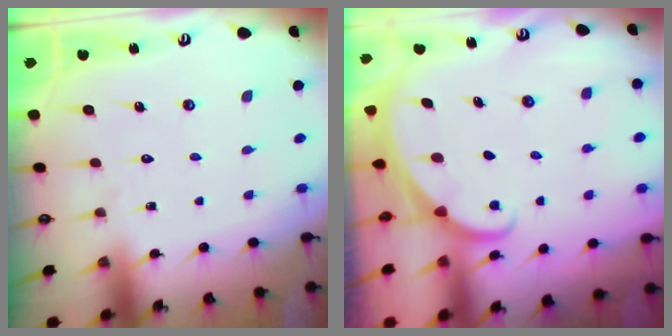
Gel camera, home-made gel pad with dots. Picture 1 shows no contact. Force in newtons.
{"total": 1.2, "press": 1.2, "slide": 0.0}